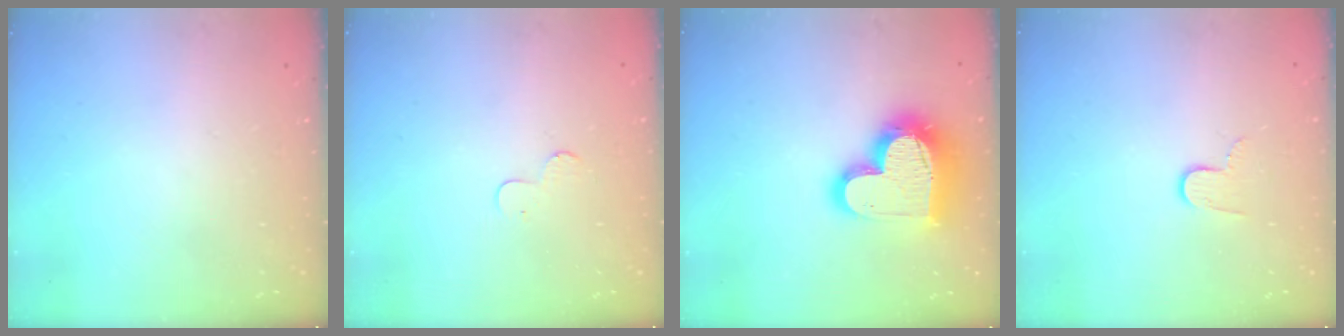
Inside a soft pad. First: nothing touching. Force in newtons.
{"total": 3.6, "press": 3.6, "slide": 0.3}
{"total": 19.3, "press": 19.2, "slide": 1.7}
{"total": 5.8, "press": 5.8, "slide": 0.6}